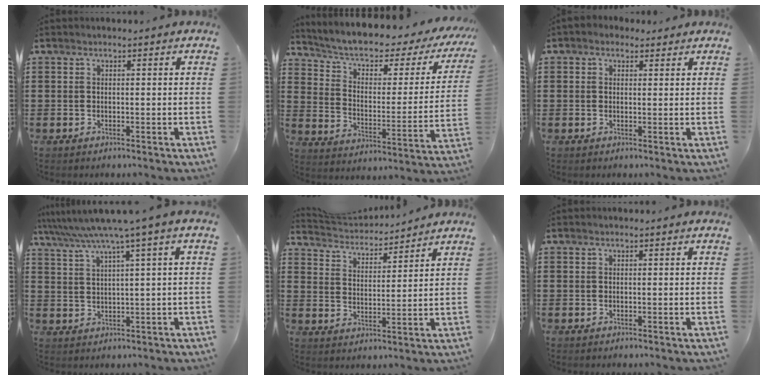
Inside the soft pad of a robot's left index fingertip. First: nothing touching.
{"total": 4.6, "force": [2.5, 2.3, 3.1], "torque": [-0.075, -0.019, 0.034]}
{"total": 1.4, "force": [0.9, 1.1, 0.3], "torque": [-0.011, 0.008, 0.016]}
{"total": 4.7, "force": [2.8, -0.5, 3.7], "torque": [-0.083, -0.019, 0.042]}
{"total": 3.7, "force": [3.7, 0.8, 0.2], "torque": [-0.027, -0.022, 0.060]}
{"total": 0.0}